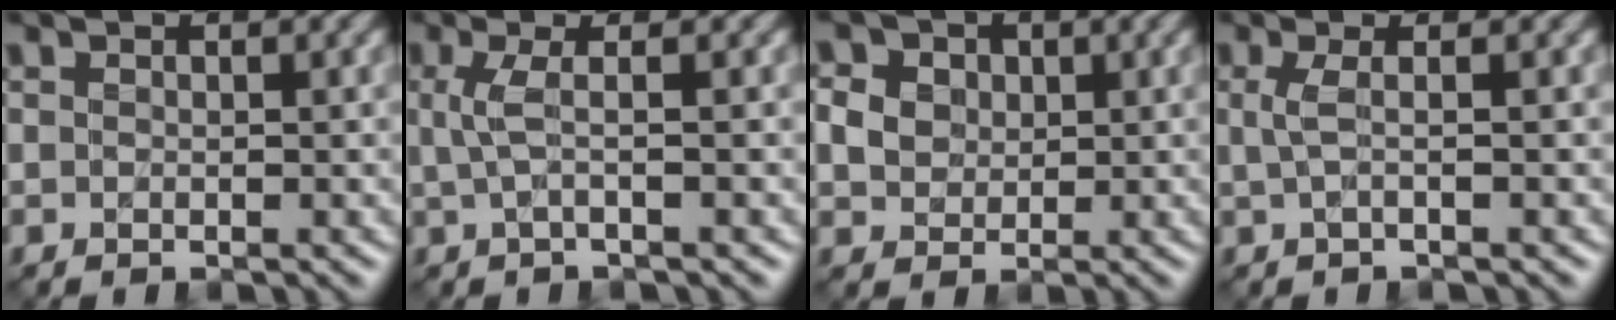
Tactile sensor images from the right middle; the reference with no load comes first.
{"total": 2.3, "force": [0.2, 0.6, 2.2], "torque": [-0.048, 0.002, 0.000]}
{"total": 5.8, "force": [2.2, 4.7, 2.6], "torque": [-0.055, 0.020, 0.029]}
{"total": 1.9, "force": [0.1, 0.6, 1.8], "torque": [-0.035, 0.001, -0.001]}